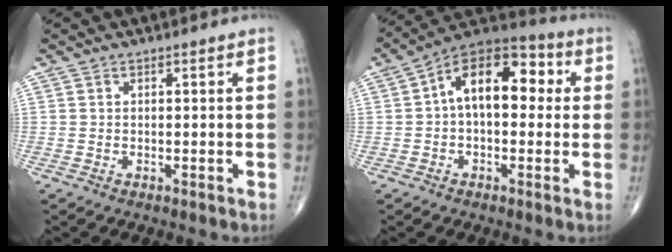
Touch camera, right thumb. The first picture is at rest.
{"total": 16.0, "force": [2.2, 8.9, 13.2], "torque": [-0.183, 0.049, 0.023]}